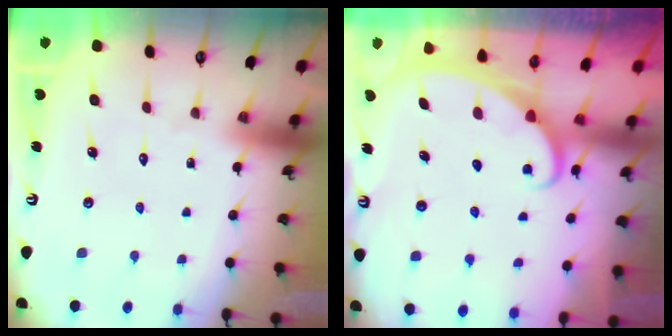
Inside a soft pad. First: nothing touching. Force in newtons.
{"total": 2.6, "press": 2.5, "slide": 0.3}